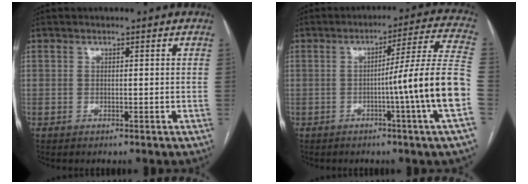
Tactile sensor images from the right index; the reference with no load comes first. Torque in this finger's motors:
{"motor_torque": [1.23, -0.66, 0.77, 0.15]}